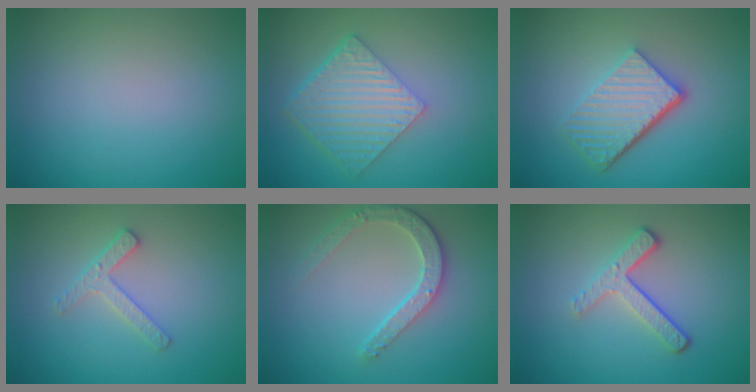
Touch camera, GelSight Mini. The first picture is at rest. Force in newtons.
{"total": 6.1, "press": 4.2, "slide": 4.4}
{"total": 5.5, "press": 3.9, "slide": 3.9}
{"total": 2.3, "press": 2.2, "slide": 0.4}
{"total": 3.6, "press": 2.9, "slide": 2.1}
{"total": 3.4, "press": 2.5, "slide": 2.3}